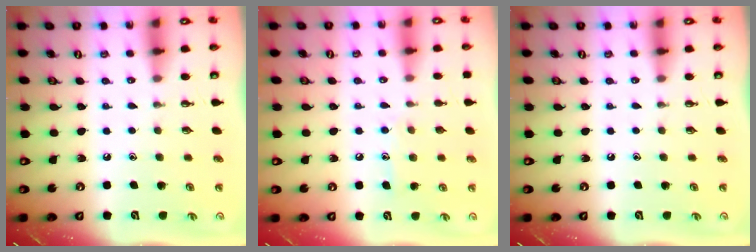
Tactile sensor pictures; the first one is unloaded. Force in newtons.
{"total": 7.9, "press": 7.9, "slide": 0.4}
{"total": 0.0}